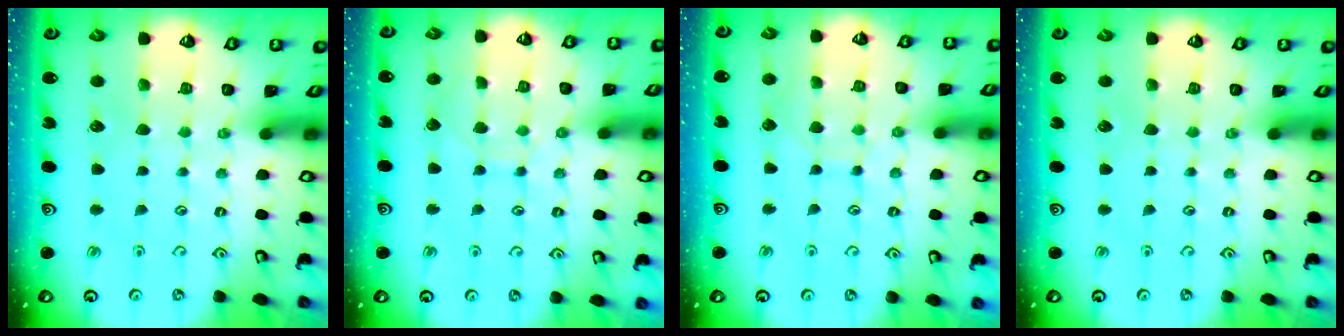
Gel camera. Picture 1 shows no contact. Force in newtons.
{"total": 5.3, "press": 5.2, "slide": 0.6}
{"total": 6.7, "press": 6.7, "slide": 0.2}
{"total": 0.0}